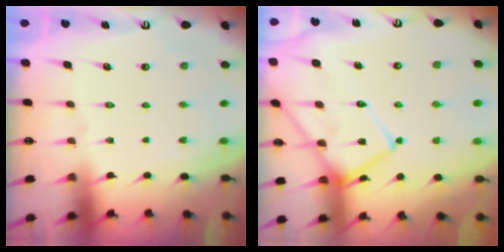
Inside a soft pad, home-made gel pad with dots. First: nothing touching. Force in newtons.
{"total": 16.6, "press": 16.6, "slide": 1.1}